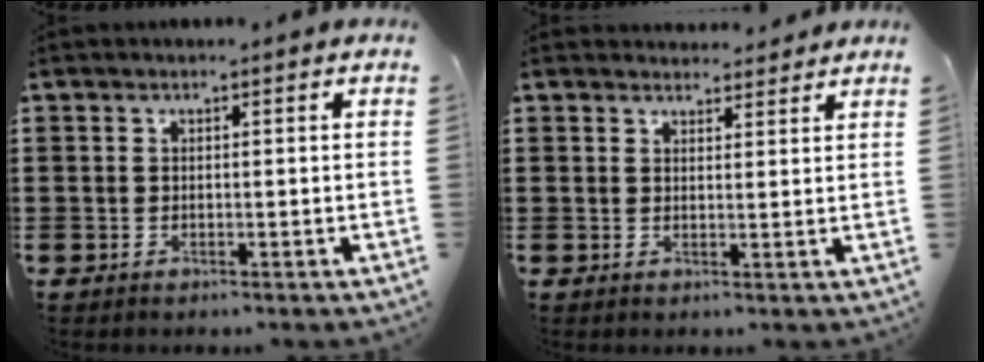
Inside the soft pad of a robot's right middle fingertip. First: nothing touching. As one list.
[{"total": 2.6, "force": [2.6, 0.4, -0.3], "torque": [0.006, -0.007, 0.048]}]